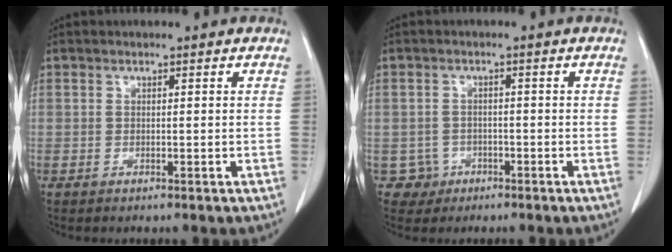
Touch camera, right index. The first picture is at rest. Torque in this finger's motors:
{"motor_torque": [-0.47, 0.10, -1.05, -0.21]}